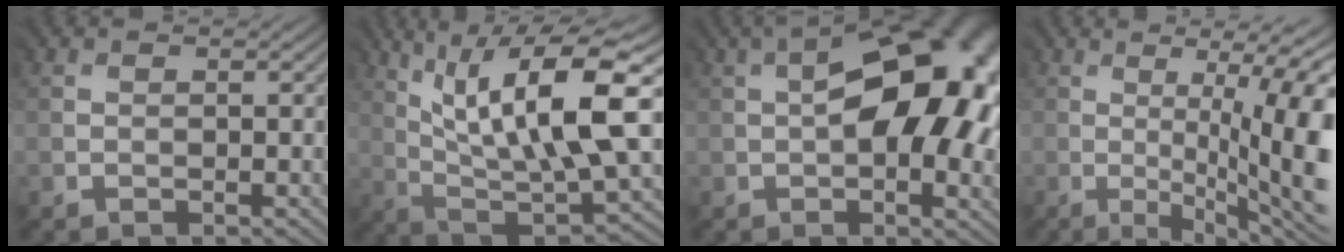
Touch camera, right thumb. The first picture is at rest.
{"total": 14.7, "force": [5.0, 4.7, 13.1], "torque": [-0.234, 0.017, 0.104]}
{"total": 17.1, "force": [1.5, 9.5, 14.1], "torque": [-0.181, 0.009, 0.023]}
{"total": 12.4, "force": [-1.3, 3.2, 12.0], "torque": [-0.127, 0.002, -0.011]}